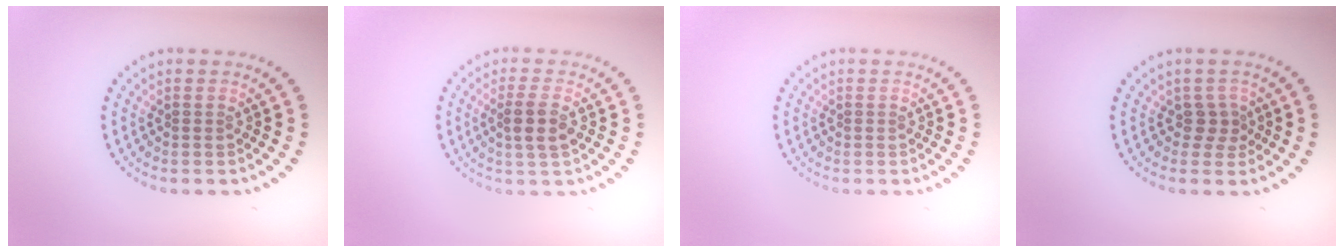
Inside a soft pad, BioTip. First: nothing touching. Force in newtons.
{"total": 2.5, "press": 2.3, "slide": 1.0}
{"total": 0.0}
{"total": 1.9, "press": 1.3, "slide": 1.3}